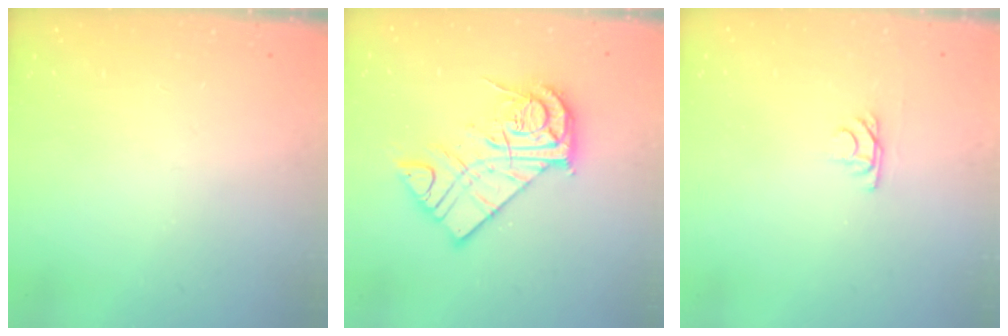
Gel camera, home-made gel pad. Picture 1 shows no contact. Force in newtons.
{"total": 15.8, "press": 15.7, "slide": 1.3}
{"total": 3.8, "press": 3.8, "slide": 0.4}